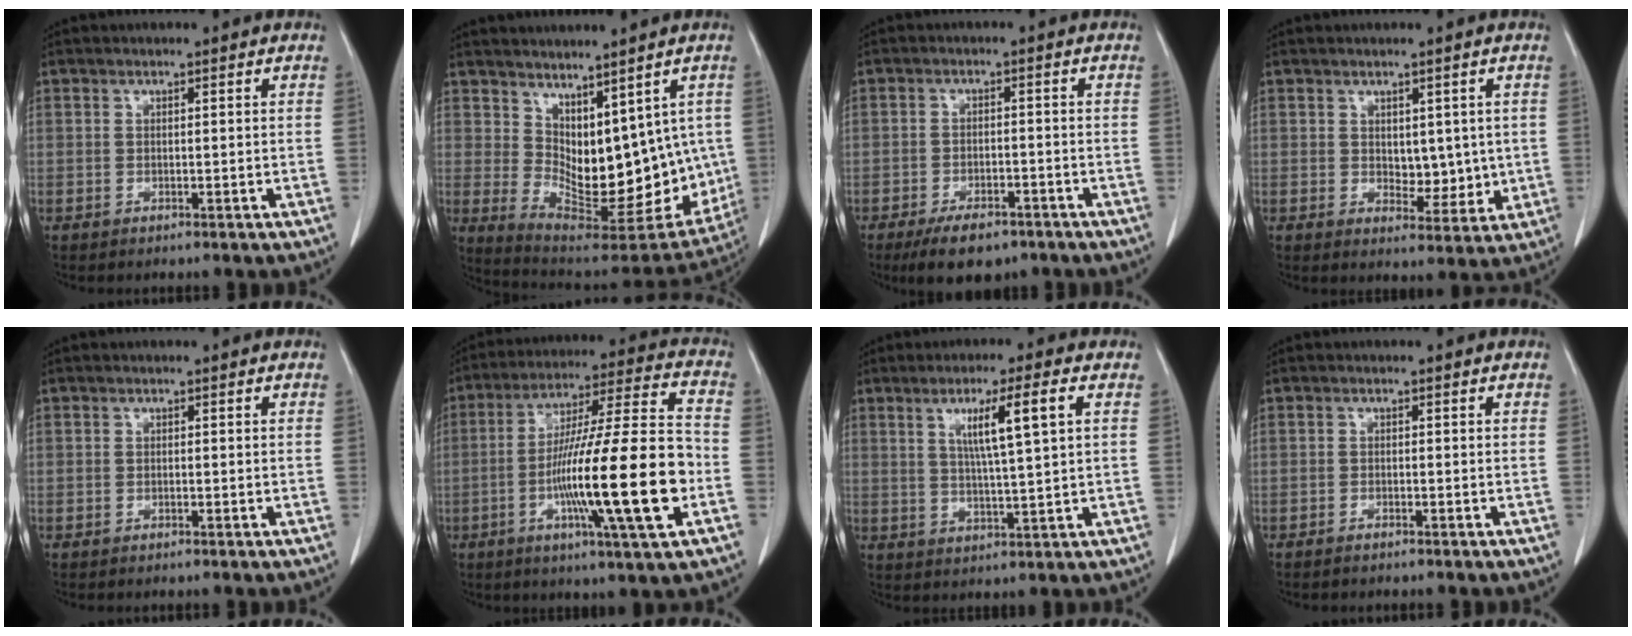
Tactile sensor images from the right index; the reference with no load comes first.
{"total": 17.5, "force": [2.7, 8.8, 14.9], "torque": [-0.219, -0.018, 0.069]}
{"total": 6.8, "force": [-4.9, 3.0, 3.6], "torque": [-0.057, -0.001, -0.077]}
{"total": 5.1, "force": [0.7, 3.1, 4.0], "torque": [-0.047, -0.007, 0.022]}
{"total": 0.0}
{"total": 21.1, "force": [-5.2, 0.5, 20.4], "torque": [-0.338, -0.008, -0.089]}
{"total": 7.8, "force": [2.7, -0.3, 7.4], "torque": [-0.127, -0.001, 0.047]}
{"total": 0.6, "force": [-0.6, 0.2, 0.2], "torque": [-0.008, -0.001, -0.010]}